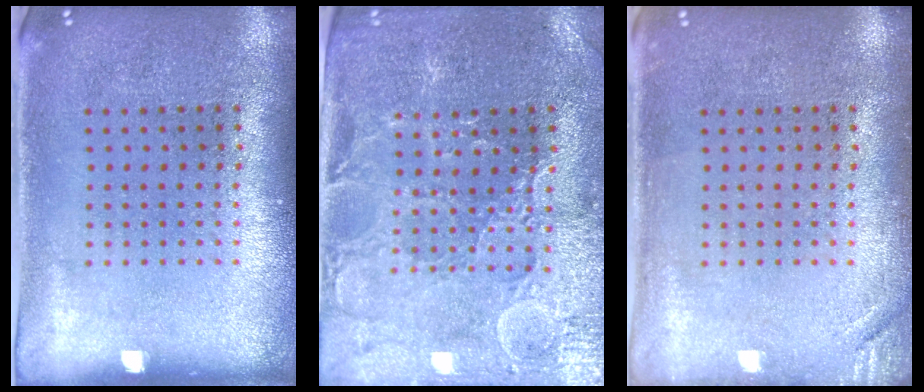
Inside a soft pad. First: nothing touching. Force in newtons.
{"total": 1.9, "press": 1.8, "slide": 0.5}
{"total": 1.3, "press": 1.3, "slide": 0.3}